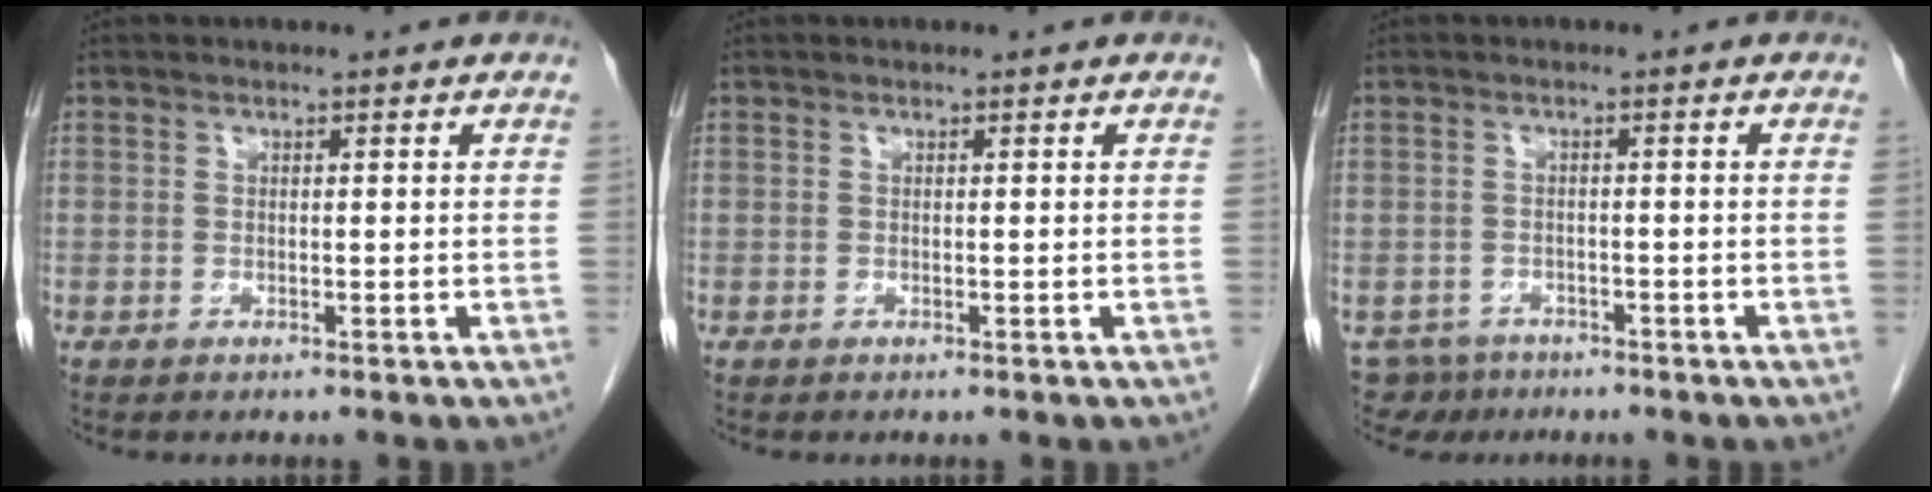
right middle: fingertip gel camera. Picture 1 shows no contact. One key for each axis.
{"total": 0.0}
{"total": 4.3, "fx": -3.5, "fy": 2.5, "fz": -0.2, "tx": 0.007, "ty": -0.001, "tz": -0.056}